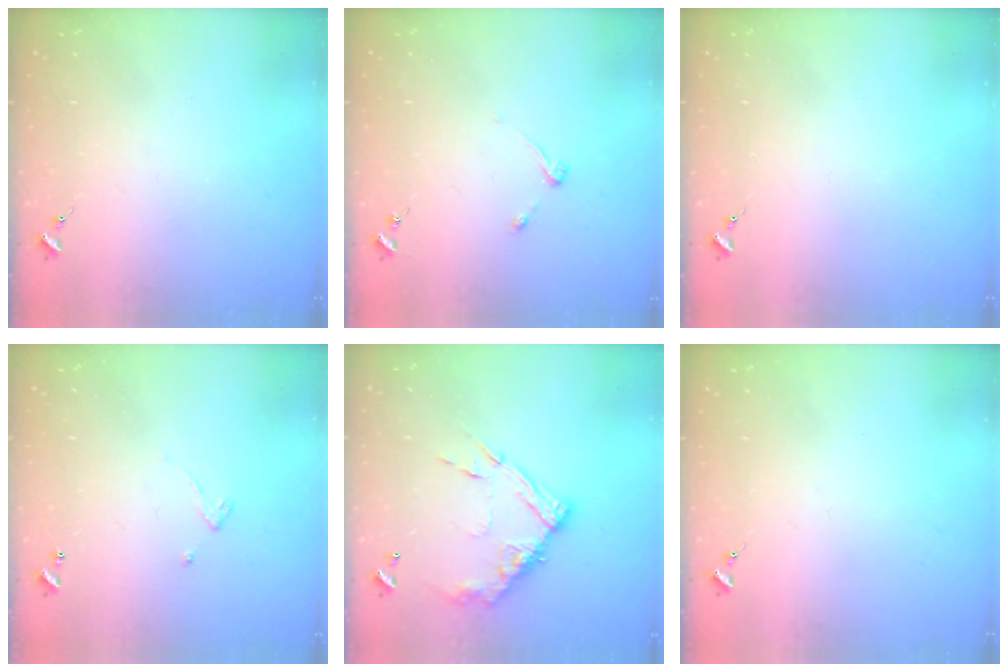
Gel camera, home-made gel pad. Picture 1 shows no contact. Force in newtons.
{"total": 3.9, "press": 3.8, "slide": 0.6}
{"total": 0.0}
{"total": 3.4, "press": 3.4, "slide": 0.5}
{"total": 14.5, "press": 14.4, "slide": 1.3}
{"total": 0.0}